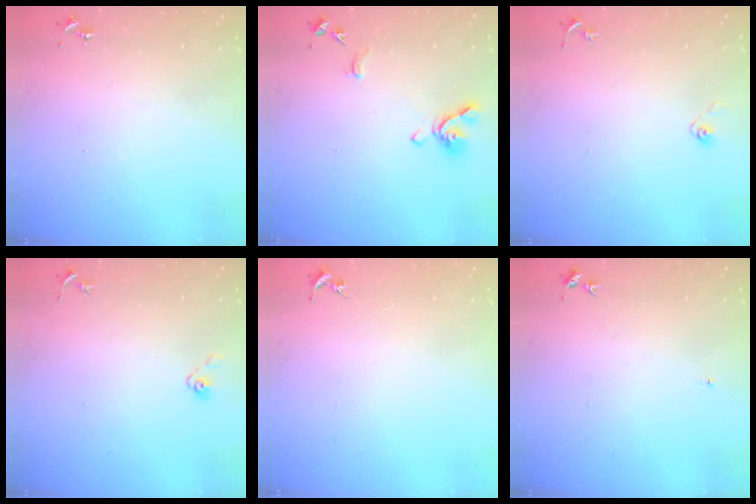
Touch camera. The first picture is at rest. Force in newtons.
{"total": 11.0, "press": 10.9, "slide": 1.2}
{"total": 3.6, "press": 2.9, "slide": 2.1}
{"total": 3.8, "press": 3.3, "slide": 1.8}
{"total": 0.0}
{"total": 4.3, "press": 4.3, "slide": 0.5}